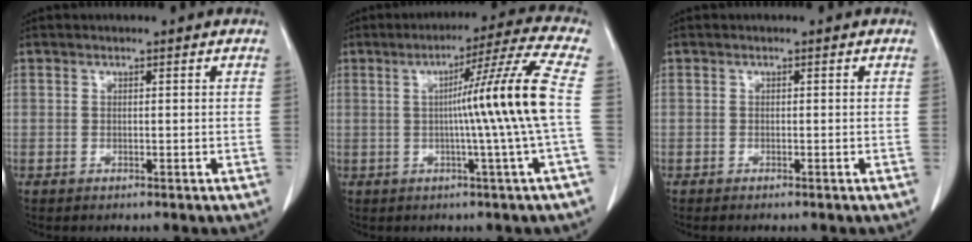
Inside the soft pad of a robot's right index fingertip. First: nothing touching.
{"total": 12.2, "force": [-0.2, -3.3, 11.8], "torque": [-0.172, 0.001, 0.002]}
{"total": 0.7, "force": [-0.6, 0.0, 0.4], "torque": [-0.009, -0.001, -0.009]}